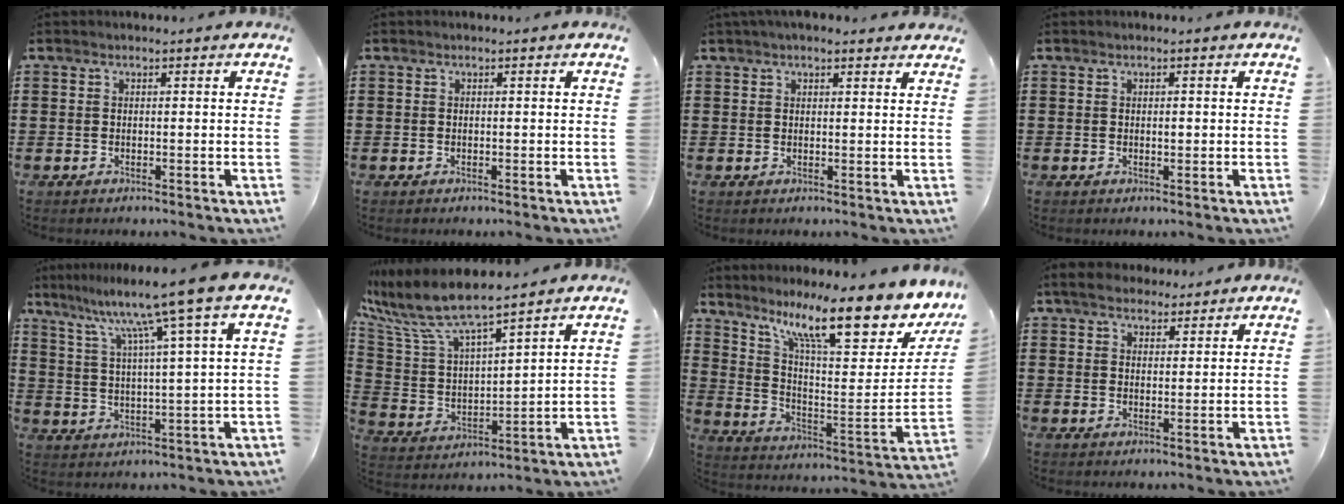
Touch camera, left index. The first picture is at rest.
{"total": 0.0}
{"total": 2.5, "force": [2.1, 1.1, 0.8], "torque": [-0.020, 0.006, 0.039]}
{"total": 0.8, "force": [0.2, 0.3, 0.7], "torque": [-0.014, 0.001, 0.003]}
{"total": 9.5, "force": [6.5, -1.8, 6.7], "torque": [-0.154, -0.032, 0.097]}
{"total": 8.3, "force": [7.2, 1.3, 4.1], "torque": [-0.119, -0.042, 0.118]}
{"total": 14.3, "force": [10.3, 2.6, 9.6], "torque": [-0.176, -0.071, 0.168]}
{"total": 3.9, "force": [3.3, 1.7, 1.0], "torque": [-0.032, 0.002, 0.062]}